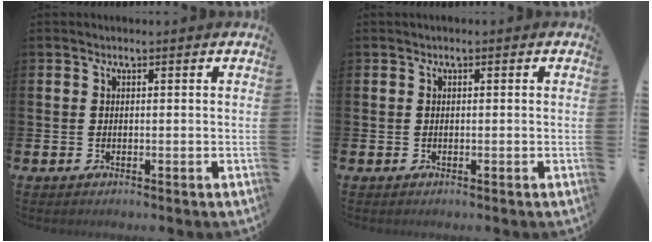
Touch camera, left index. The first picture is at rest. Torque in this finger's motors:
{"motor_torque": [-0.41, -0.48, -0.14, 0.03]}